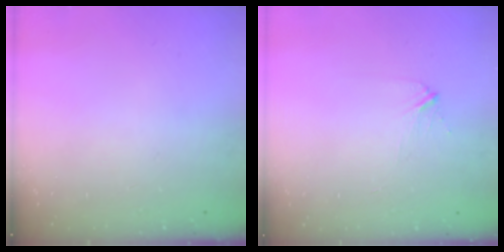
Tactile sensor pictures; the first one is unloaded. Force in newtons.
{"total": 2.1, "press": 2.1, "slide": 0.1}